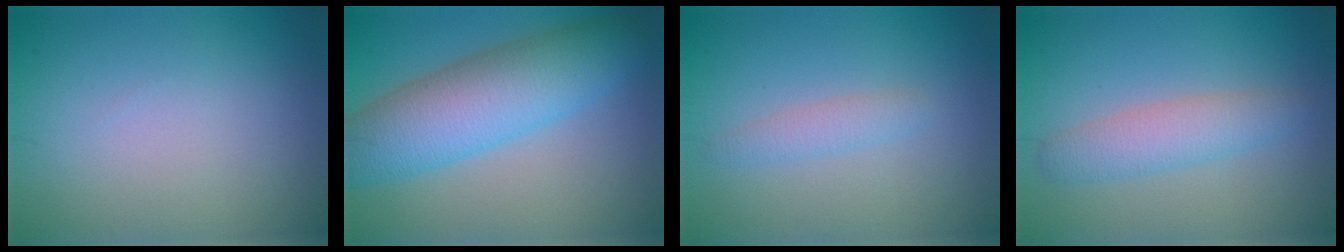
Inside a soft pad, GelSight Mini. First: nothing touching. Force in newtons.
{"total": 8.2, "press": 8.2, "slide": 0.1}
{"total": 1.4, "press": 1.4, "slide": 0.1}
{"total": 3.0, "press": 3.0, "slide": 0.1}